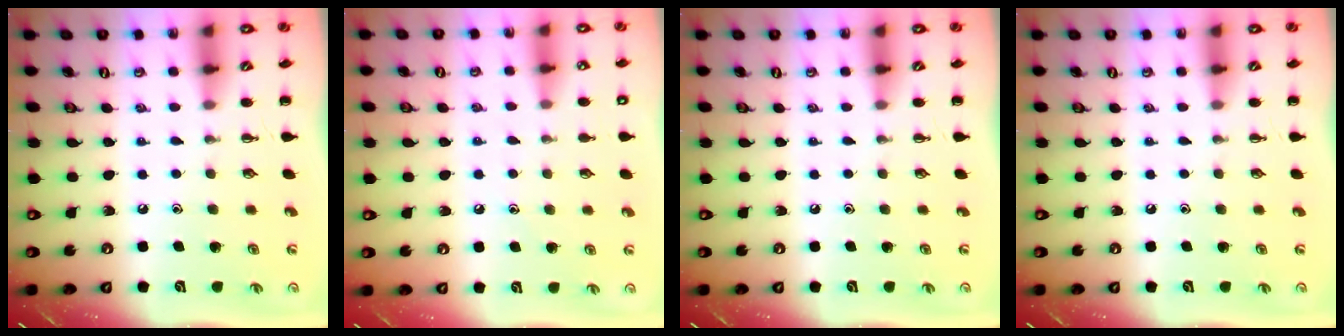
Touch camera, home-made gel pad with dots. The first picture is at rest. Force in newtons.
{"total": 6.7, "press": 6.4, "slide": 2.0}
{"total": 0.0}
{"total": 0.0}